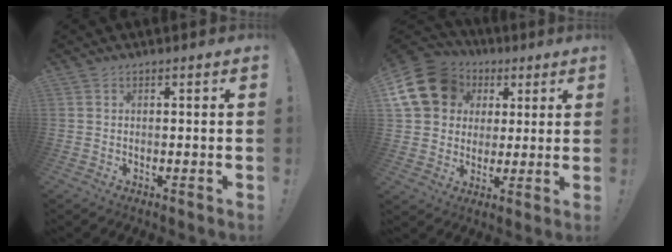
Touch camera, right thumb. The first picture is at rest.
{"total": 17.9, "force": [6.3, 14.4, 8.6], "torque": [-0.141, -0.025, 0.131]}